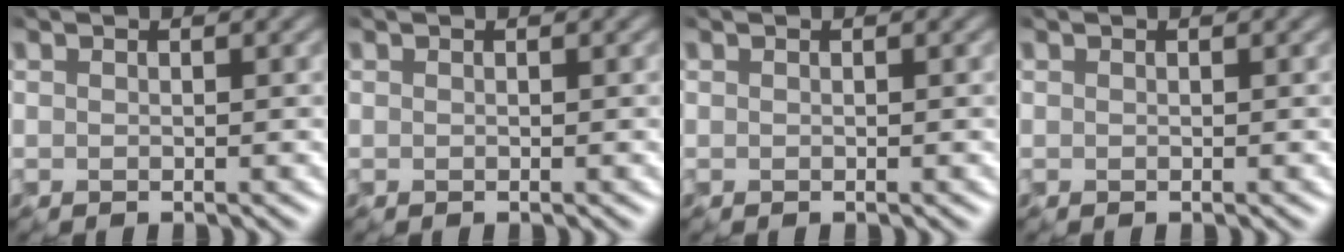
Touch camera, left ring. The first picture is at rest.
{"total": 0.0}
{"total": 0.0}
{"total": 0.0}